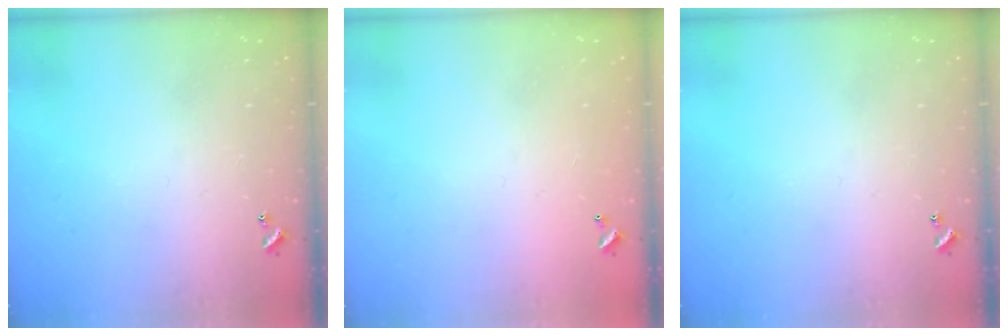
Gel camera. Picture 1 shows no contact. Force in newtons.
{"total": 2.8, "press": 2.8, "slide": 0.1}
{"total": 0.0}